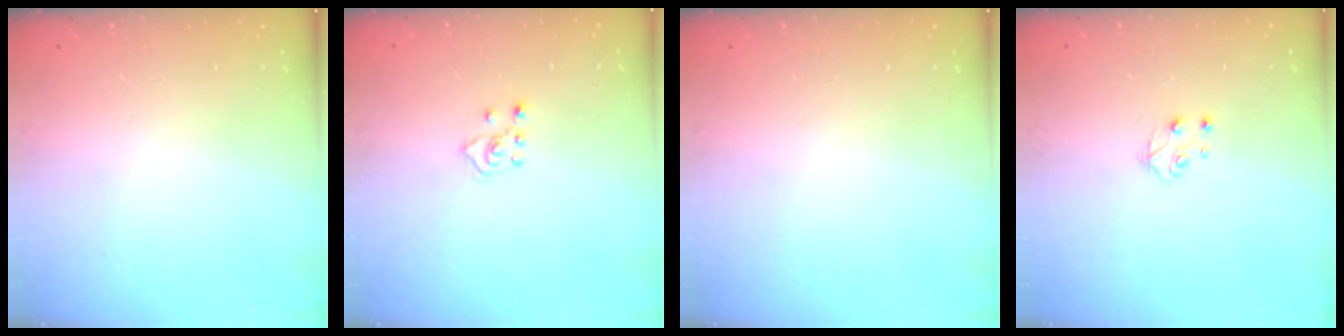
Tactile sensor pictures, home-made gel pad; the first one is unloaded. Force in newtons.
{"total": 5.0, "press": 4.9, "slide": 0.8}
{"total": 0.0}
{"total": 4.9, "press": 4.8, "slide": 0.6}